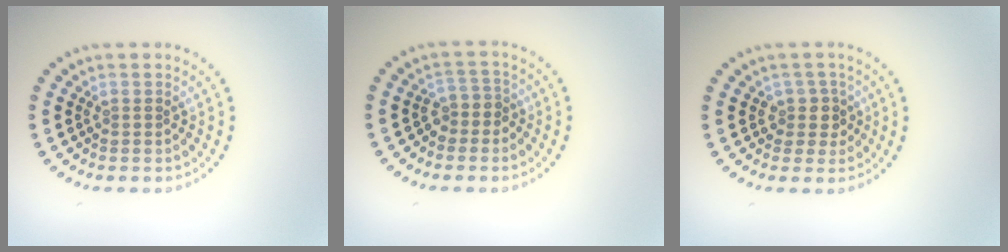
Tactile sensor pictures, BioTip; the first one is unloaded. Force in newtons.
{"total": 1.9, "press": 1.5, "slide": 1.2}
{"total": 2.1, "press": 1.7, "slide": 1.3}